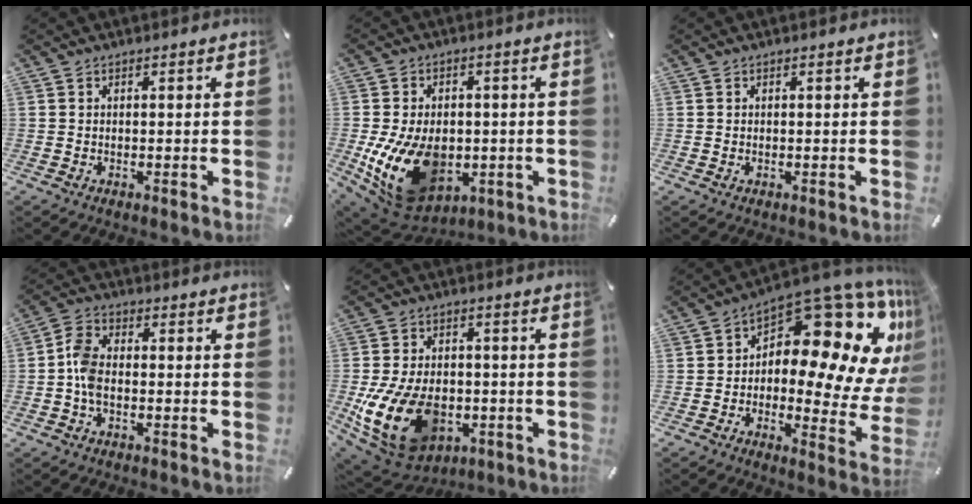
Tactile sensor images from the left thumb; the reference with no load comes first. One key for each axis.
{"total": 17.5, "fx": -3.4, "fy": 12.0, "fz": 12.3, "tx": -0.248, "ty": 0.002, "tz": -0.046}
{"total": 0.0}
{"total": 5.6, "fx": -1.3, "fy": 3.5, "fz": 4.2, "tx": -0.091, "ty": 0.005, "tz": -0.025}
{"total": 17.4, "fx": -4.8, "fy": 11.8, "fz": 11.8, "tx": -0.252, "ty": 0.018, "tz": -0.076}
{"total": 20.1, "fx": 9.2, "fy": 10.2, "fz": 14.7, "tx": -0.182, "ty": -0.092, "tz": 0.153}